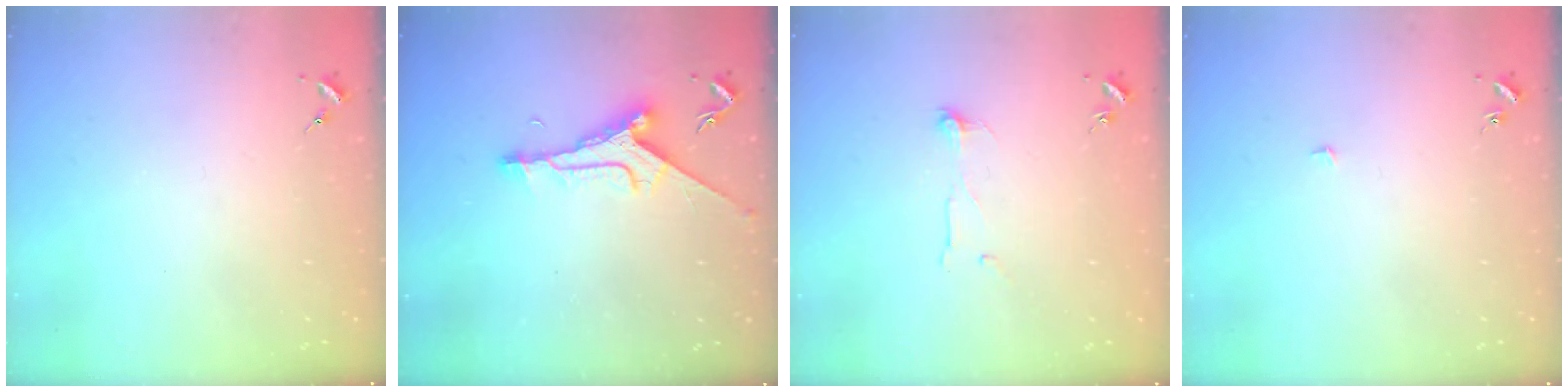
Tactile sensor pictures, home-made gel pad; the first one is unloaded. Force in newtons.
{"total": 9.5, "press": 9.5, "slide": 0.8}
{"total": 4.8, "press": 4.8, "slide": 0.4}
{"total": 2.3, "press": 2.3, "slide": 0.1}